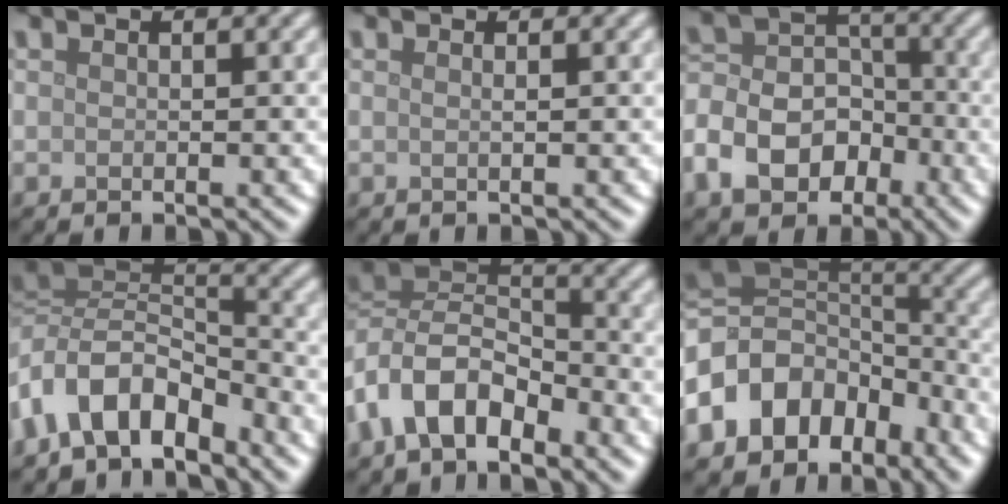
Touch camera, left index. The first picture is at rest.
{"total": 0.9, "force": [0.3, 0.4, 0.8], "torque": [-0.007, -0.004, -0.006]}
{"total": 8.2, "force": [-4.3, 5.8, 3.9], "torque": [-0.060, 0.002, -0.092]}
{"total": 8.3, "force": [-4.5, 4.7, 5.1], "torque": [-0.084, 0.006, -0.096]}
{"total": 7.5, "force": [-4.0, 4.3, 4.6], "torque": [-0.085, 0.007, -0.090]}
{"total": 10.7, "force": [-4.7, 8.1, 5.0], "torque": [-0.098, 0.004, -0.096]}